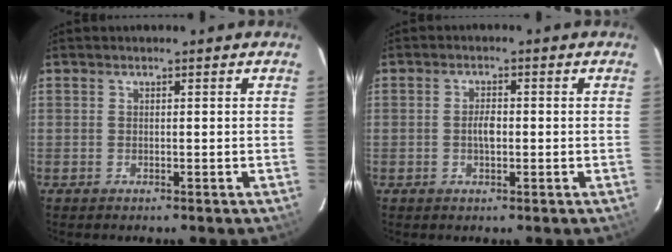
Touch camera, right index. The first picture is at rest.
{"total": 2.5, "force": [-0.3, 1.2, 2.2], "torque": [-0.039, 0.003, -0.006]}